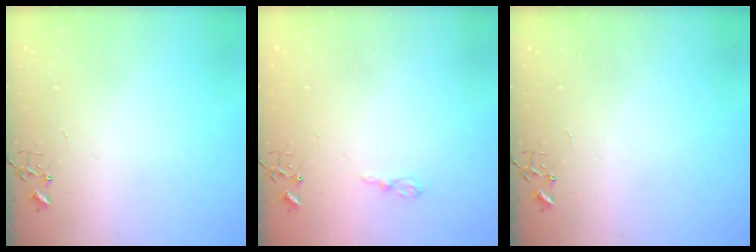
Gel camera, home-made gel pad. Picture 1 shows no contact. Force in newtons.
{"total": 7.3, "press": 7.3, "slide": 0.9}
{"total": 0.0}